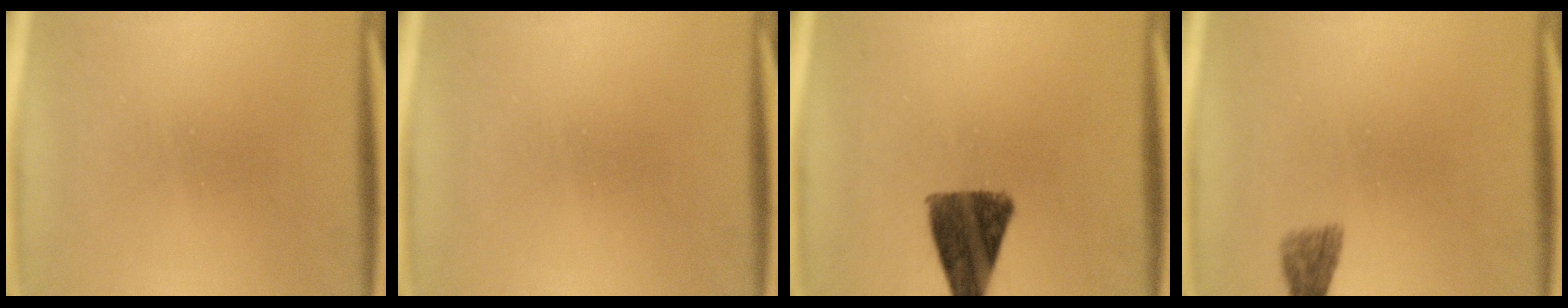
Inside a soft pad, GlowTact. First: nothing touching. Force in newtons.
{"total": 0.0}
{"total": 10.7}
{"total": 1.8}